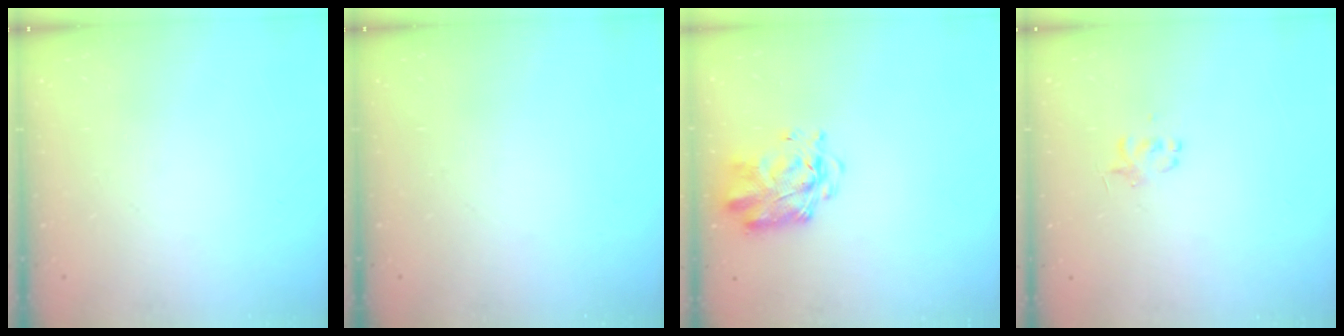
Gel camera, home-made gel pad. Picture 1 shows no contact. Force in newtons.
{"total": 0.0}
{"total": 2.9, "press": 2.8, "slide": 0.8}
{"total": 2.6, "press": 2.6, "slide": 0.5}